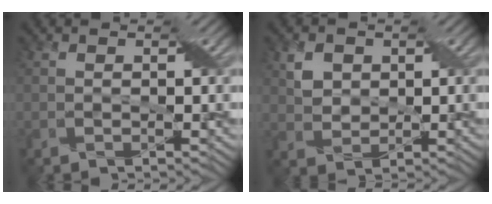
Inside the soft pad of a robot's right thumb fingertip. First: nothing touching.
{"total": 3.4, "force": [1.3, 2.7, 1.6], "torque": [-0.042, 0.003, 0.027]}